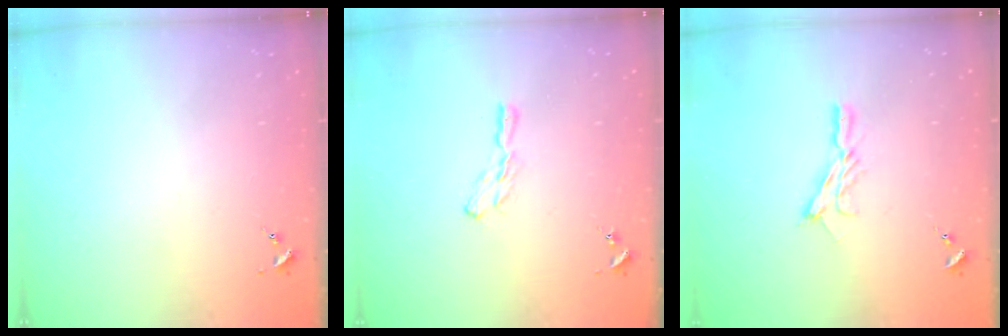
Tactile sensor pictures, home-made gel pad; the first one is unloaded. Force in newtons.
{"total": 5.8, "press": 5.8, "slide": 0.5}
{"total": 8.3, "press": 8.3, "slide": 0.6}